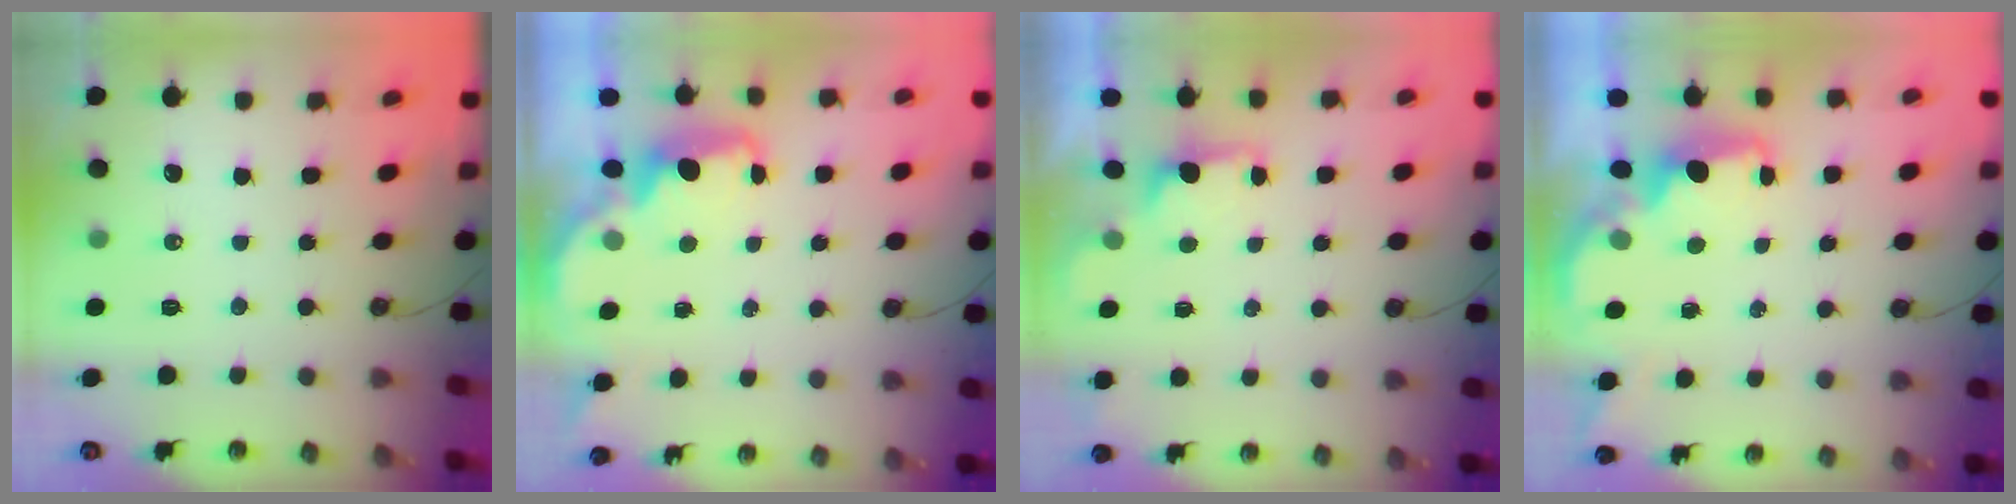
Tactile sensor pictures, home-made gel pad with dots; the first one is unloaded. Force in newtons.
{"total": 2.2, "press": 2.1, "slide": 0.7}
{"total": 0.9, "press": 0.6, "slide": 0.8}
{"total": 2.2, "press": 2.1, "slide": 0.8}